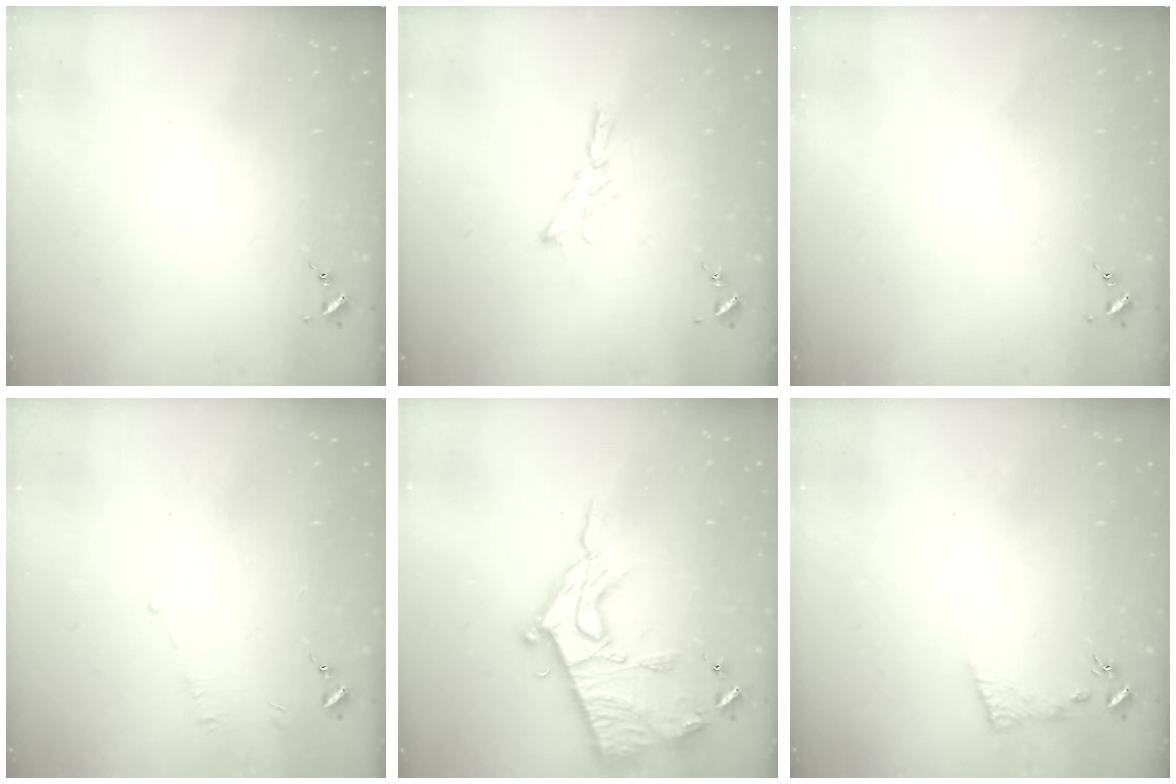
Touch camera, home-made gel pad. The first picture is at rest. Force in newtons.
{"total": 5.8, "press": 5.7, "slide": 0.6}
{"total": 0.0}
{"total": 4.5, "press": 4.2, "slide": 1.4}
{"total": 16.8, "press": 16.8, "slide": 1.3}
{"total": 6.0, "press": 6.0, "slide": 0.4}